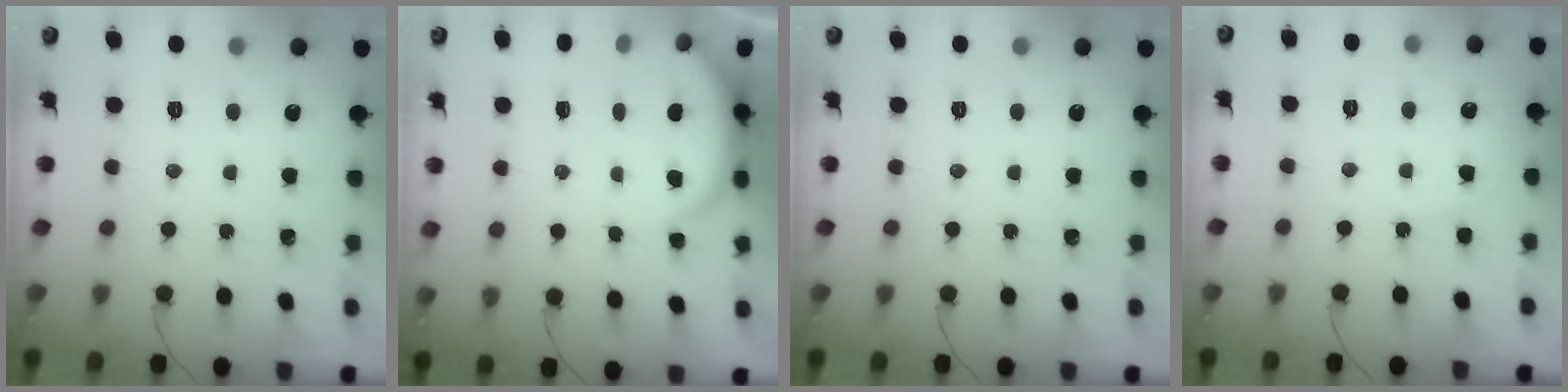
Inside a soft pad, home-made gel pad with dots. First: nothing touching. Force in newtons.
{"total": 2.9, "press": 2.8, "slide": 0.6}
{"total": 0.0}
{"total": 3.3, "press": 3.3, "slide": 0.5}